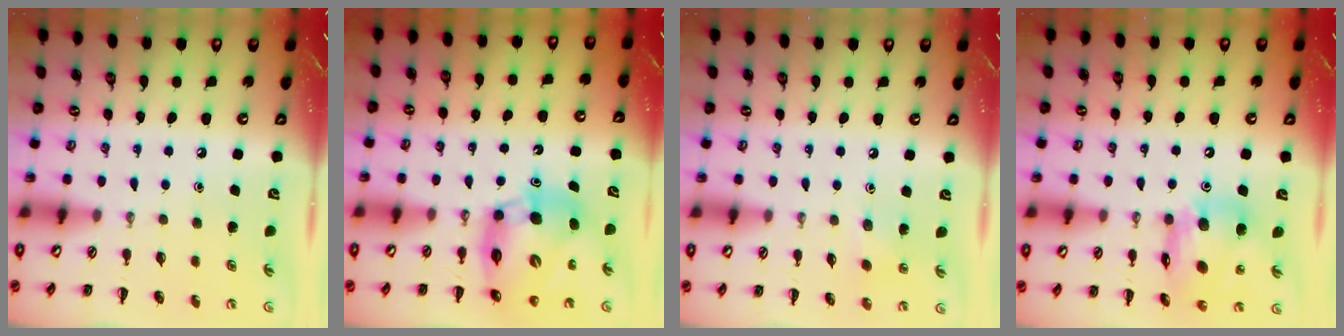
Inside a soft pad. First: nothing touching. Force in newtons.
{"total": 12.9, "press": 12.4, "slide": 3.6}
{"total": 5.6, "press": 5.4, "slide": 1.4}
{"total": 15.5, "press": 15.3, "slide": 2.3}